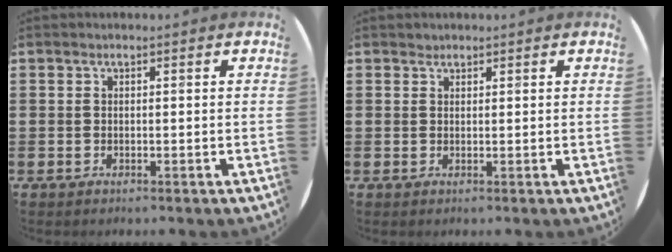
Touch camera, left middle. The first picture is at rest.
{"total": 0.7, "force": [0.6, 0.2, -0.1], "torque": [0.003, 0.003, 0.012]}